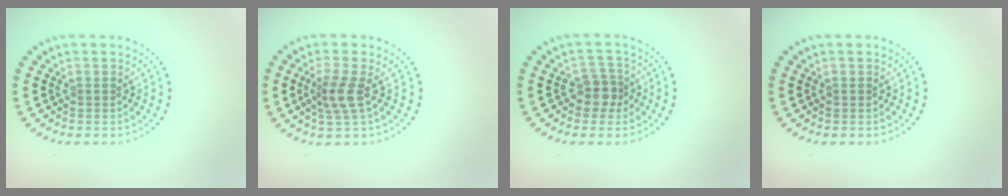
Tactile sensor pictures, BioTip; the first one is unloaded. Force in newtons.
{"total": 2.5, "press": 1.9, "slide": 1.6}
{"total": 2.3, "press": 1.9, "slide": 1.3}
{"total": 0.0}